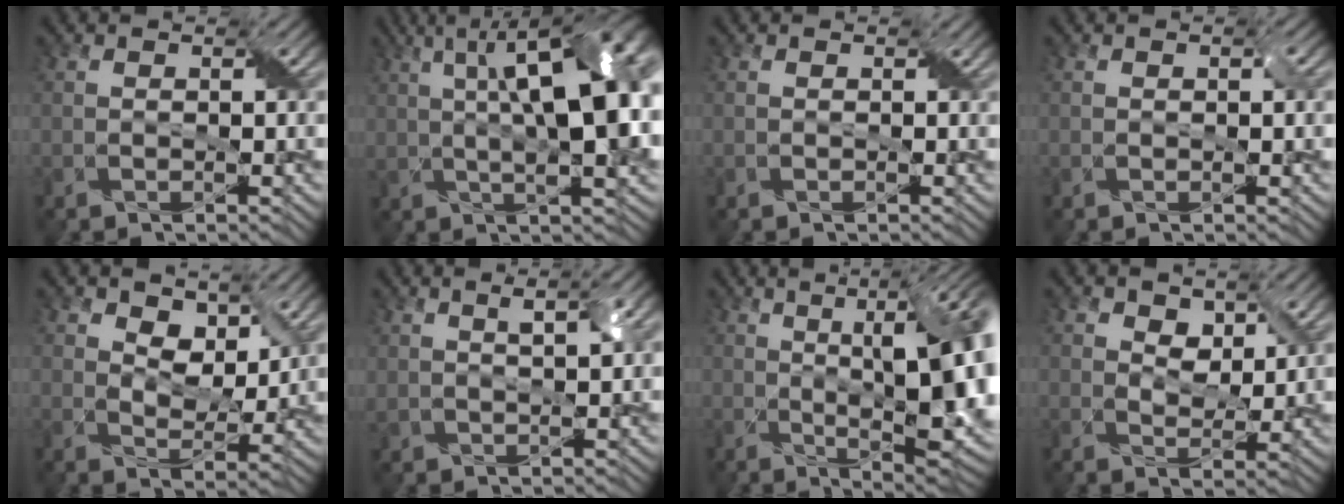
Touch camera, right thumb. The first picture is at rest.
{"total": 16.1, "force": [2.8, 6.0, 14.6], "torque": [-0.204, 0.032, 0.029]}
{"total": 0.0}
{"total": 1.3, "force": [0.1, 0.6, 1.1], "torque": [-0.017, 0.001, 0.004]}
{"total": 5.7, "force": [3.0, 3.4, 3.5], "torque": [-0.069, -0.009, 0.043]}
{"total": 4.0, "force": [1.7, 1.1, 3.4], "torque": [-0.066, 0.005, 0.031]}
{"total": 18.0, "force": [2.5, 6.7, 16.5], "torque": [-0.219, 0.029, 0.050]}
{"total": 4.3, "force": [2.1, 2.7, 2.7], "torque": [-0.055, -0.005, 0.031]}